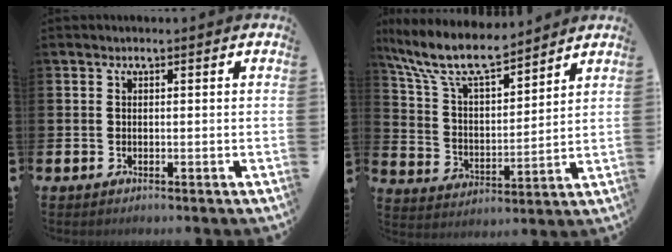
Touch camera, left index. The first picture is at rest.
{"total": 10.3, "force": [8.9, 2.4, 4.4], "torque": [-0.121, -0.047, 0.159]}